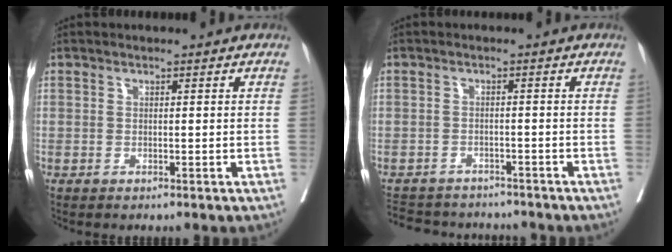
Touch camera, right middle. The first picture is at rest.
{"total": 9.5, "force": [-8.7, 3.3, 1.8], "torque": [-0.033, 0.011, -0.115]}